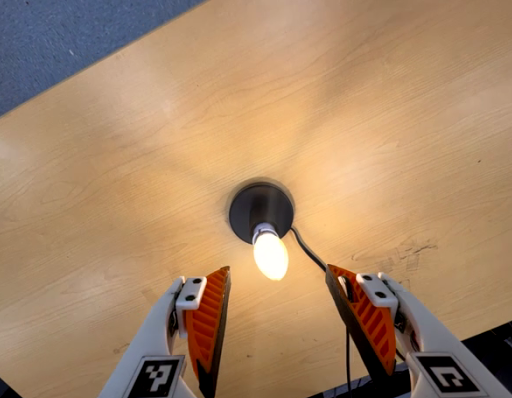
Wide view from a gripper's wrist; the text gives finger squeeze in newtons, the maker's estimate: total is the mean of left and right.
{"total": 0.0}